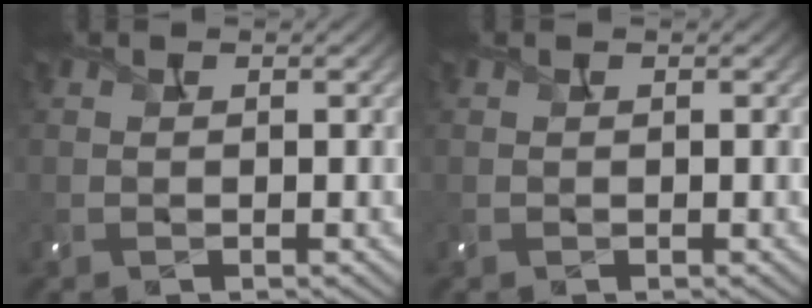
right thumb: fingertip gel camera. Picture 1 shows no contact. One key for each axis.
{"total": 0.0}